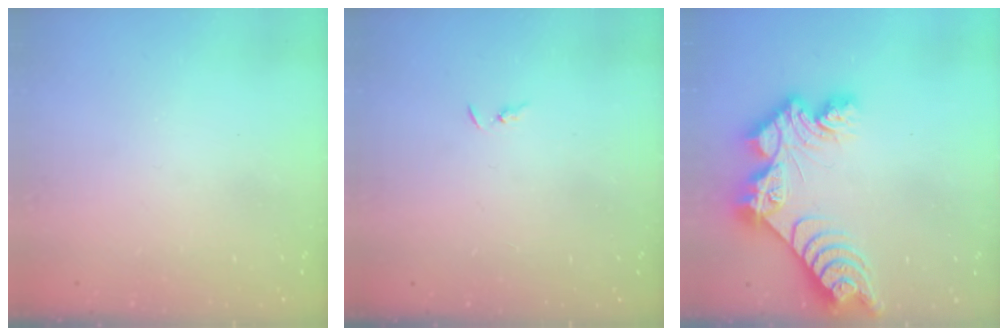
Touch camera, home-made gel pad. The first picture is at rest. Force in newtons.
{"total": 2.1, "press": 2.1, "slide": 0.3}
{"total": 14.6, "press": 14.5, "slide": 1.1}